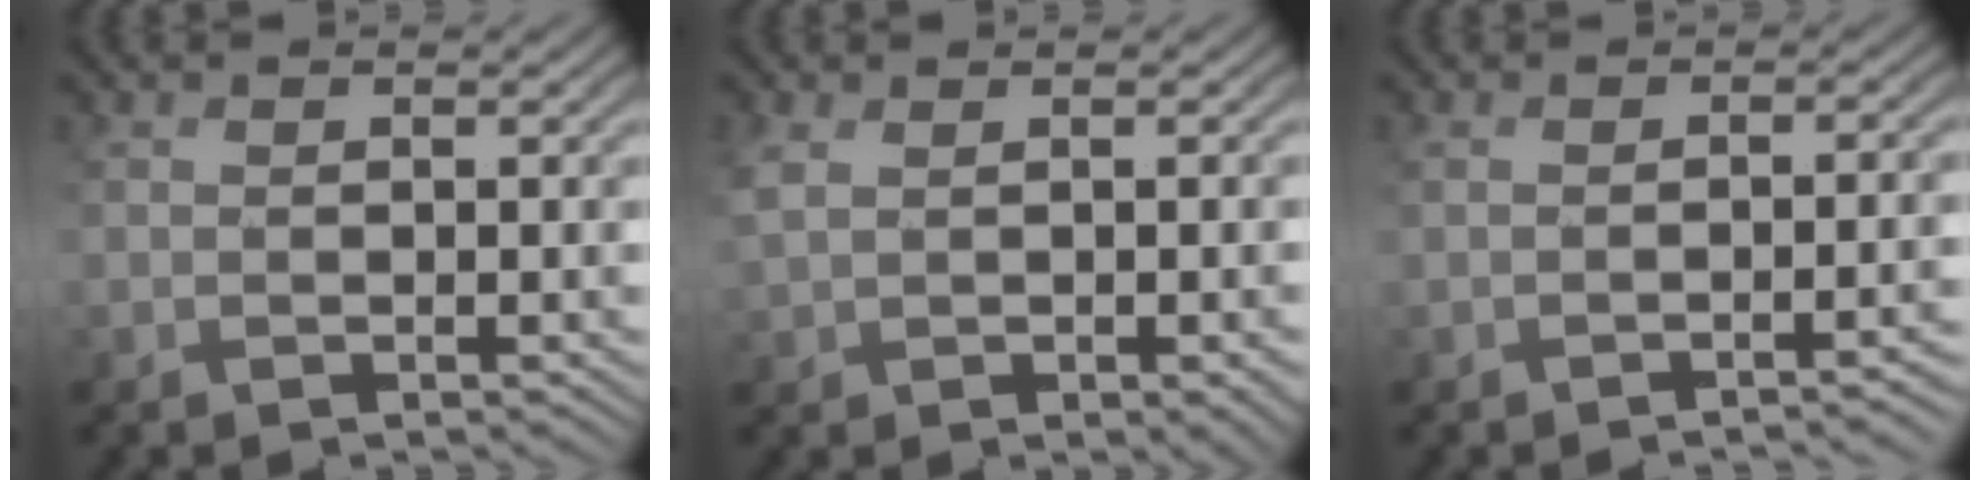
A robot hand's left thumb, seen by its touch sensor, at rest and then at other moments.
{"total": 5.1, "force": [-0.3, 2.3, 4.5], "torque": [-0.076, -0.005, 0.013]}
{"total": 2.5, "force": [-1.6, 0.2, 1.9], "torque": [-0.007, 0.014, -0.026]}